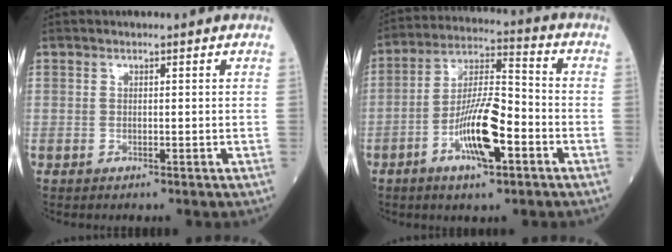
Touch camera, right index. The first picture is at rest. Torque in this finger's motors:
{"motor_torque": [0.29, -0.30, 0.33, 0.18]}